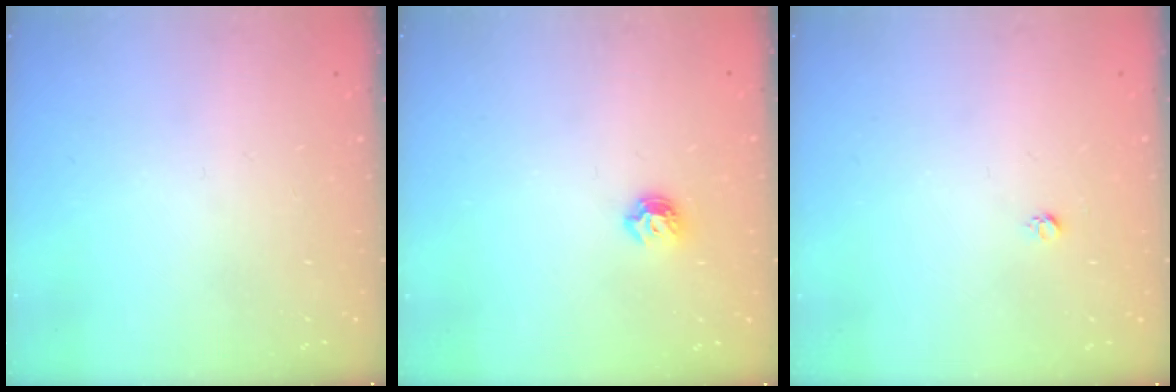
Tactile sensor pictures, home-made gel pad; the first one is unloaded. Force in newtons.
{"total": 5.2, "press": 5.1, "slide": 0.8}
{"total": 2.7, "press": 2.7, "slide": 0.3}